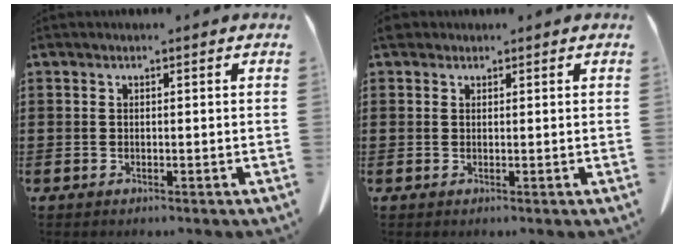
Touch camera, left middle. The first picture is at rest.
{"total": 1.5, "force": [1.1, 0.9, 0.5], "torque": [-0.016, 0.006, 0.020]}